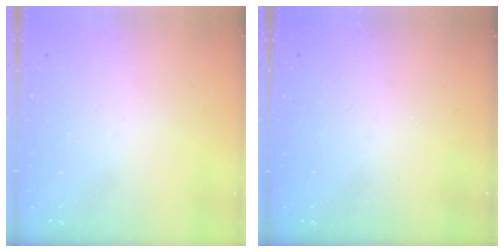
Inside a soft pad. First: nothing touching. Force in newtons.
{"total": 1.1, "press": 1.0, "slide": 0.1}